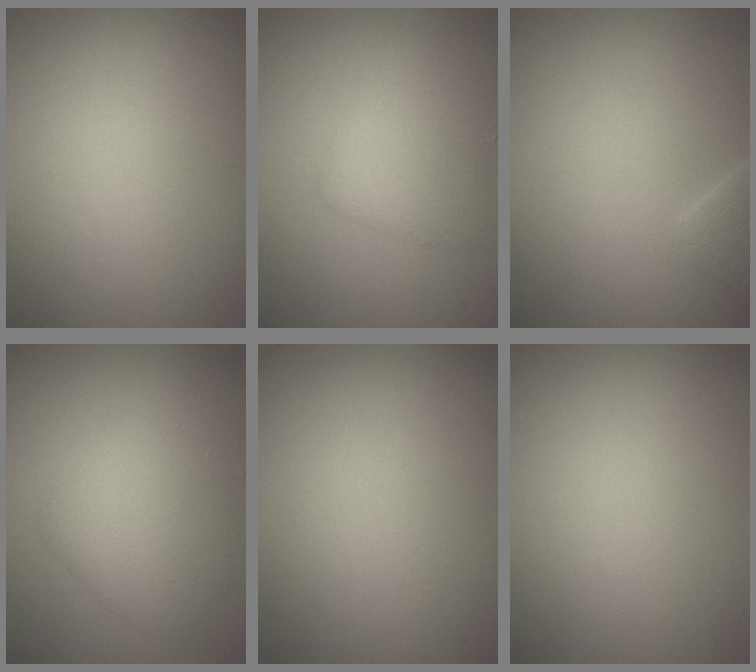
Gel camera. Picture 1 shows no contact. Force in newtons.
{"total": 2.9, "press": 2.9, "slide": 0.1}
{"total": 2.3, "press": 2.3, "slide": 0.2}
{"total": 3.8, "press": 3.8, "slide": 0.3}
{"total": 0.0}
{"total": 0.0}